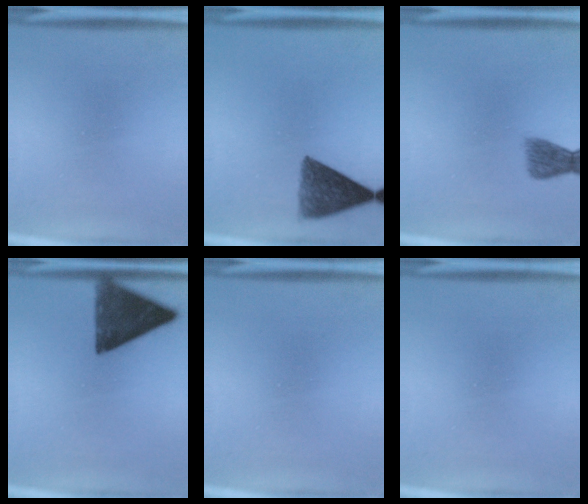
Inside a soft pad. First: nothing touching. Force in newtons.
{"total": 8.9}
{"total": 2.7}
{"total": 13.2}
{"total": 0.0}
{"total": 0.0}